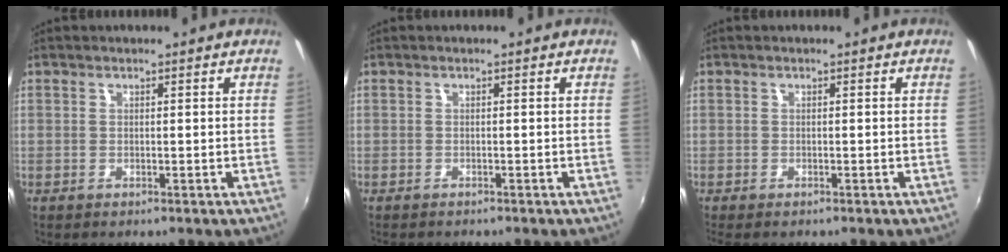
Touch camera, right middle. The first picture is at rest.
{"total": 1.4, "force": [-1.4, 0.1, 0.4], "torque": [-0.015, -0.008, -0.019]}
{"total": 1.5, "force": [-1.2, 0.2, 0.8], "torque": [-0.019, -0.010, -0.018]}